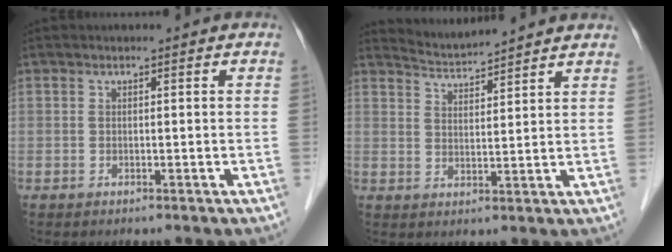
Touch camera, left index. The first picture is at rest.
{"total": 5.8, "force": [5.7, -0.5, 0.4], "torque": [-0.019, 0.014, 0.093]}